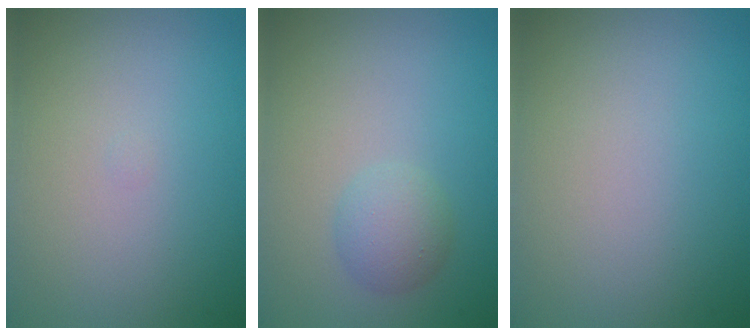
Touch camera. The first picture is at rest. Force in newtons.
{"total": 2.2, "press": 2.2, "slide": 0.1}
{"total": 0.0}